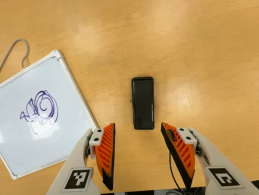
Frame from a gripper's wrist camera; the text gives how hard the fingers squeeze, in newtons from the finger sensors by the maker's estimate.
{"total": 0.0}